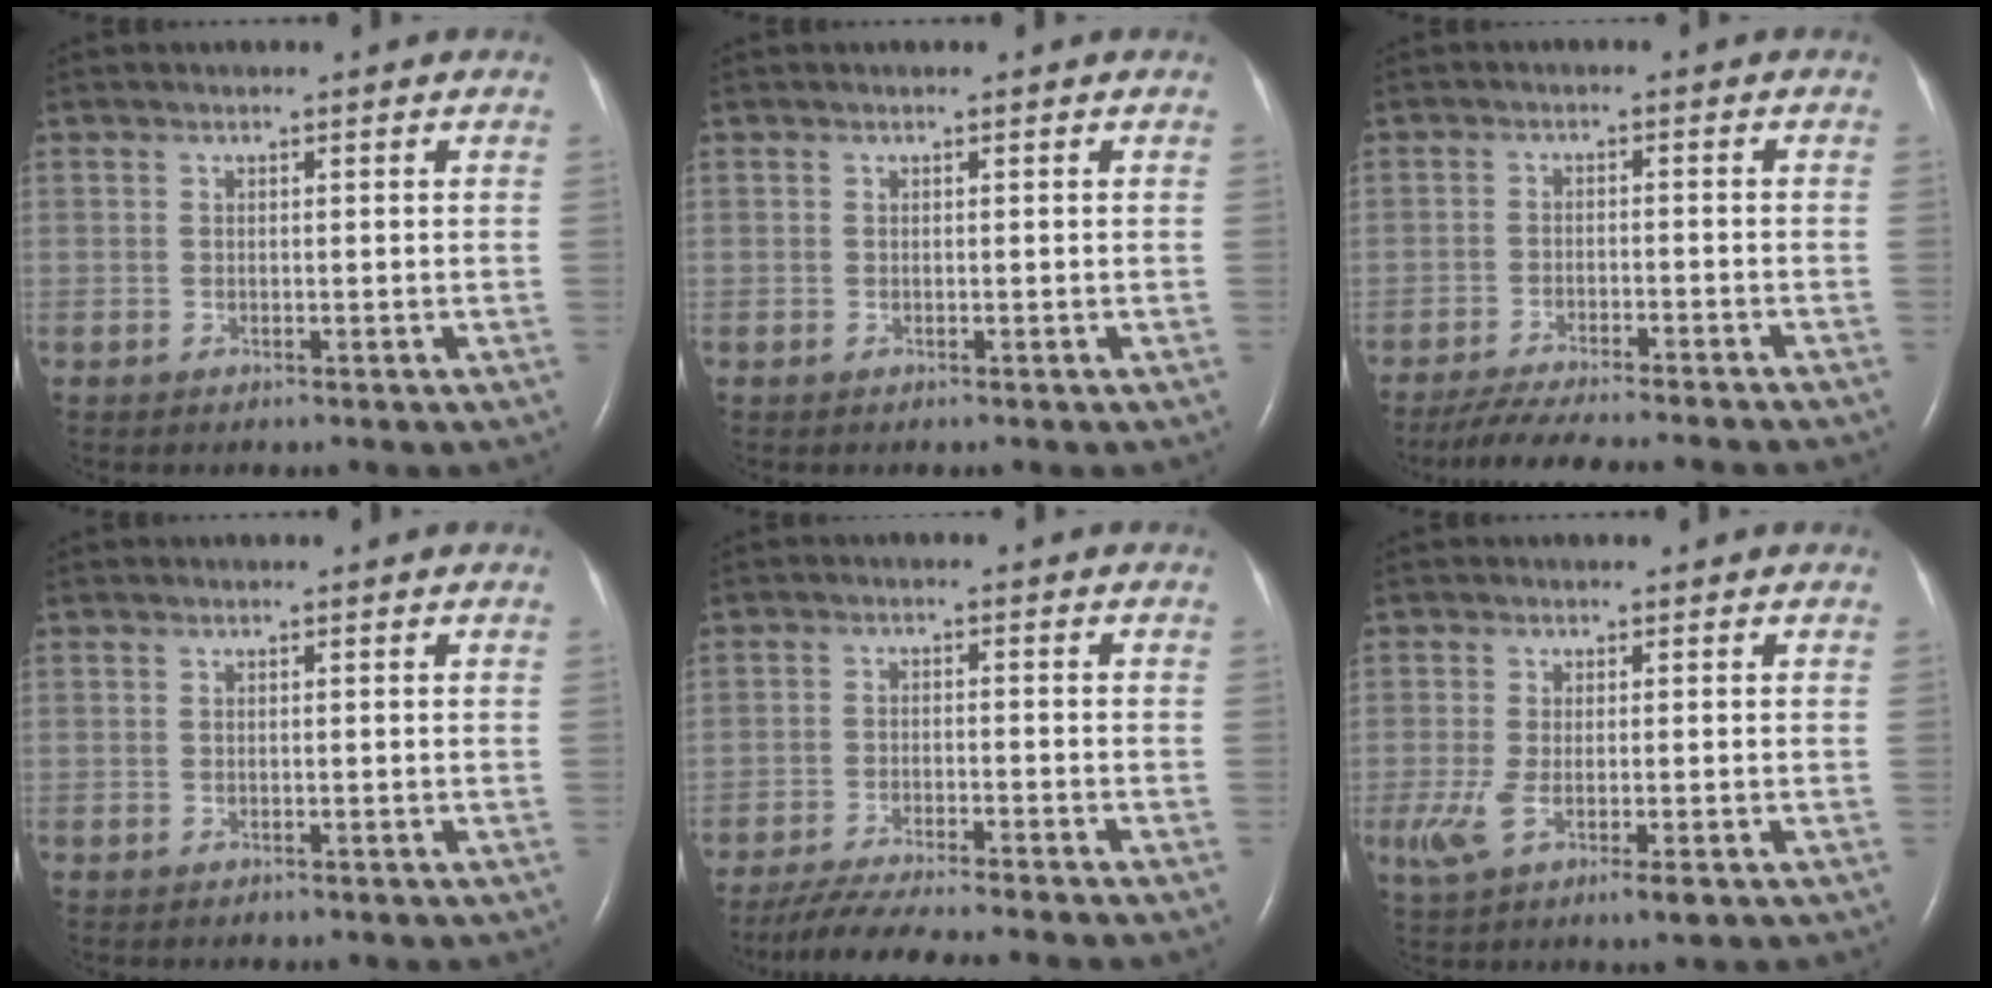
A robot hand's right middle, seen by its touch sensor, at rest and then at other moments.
{"total": 0.0}
{"total": 12.1, "force": [-10.8, 0.2, 5.5], "torque": [-0.074, -0.019, -0.160]}
{"total": 0.0}
{"total": 9.8, "force": [-8.7, -0.9, 4.5], "torque": [-0.066, -0.026, -0.142]}
{"total": 6.5, "force": [-2.5, 1.7, 5.7], "torque": [-0.114, -0.019, -0.040]}